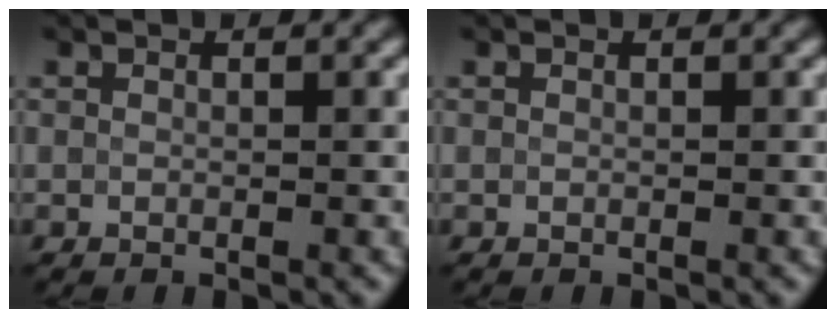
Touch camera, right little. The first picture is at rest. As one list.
[{"total": 0.0}]